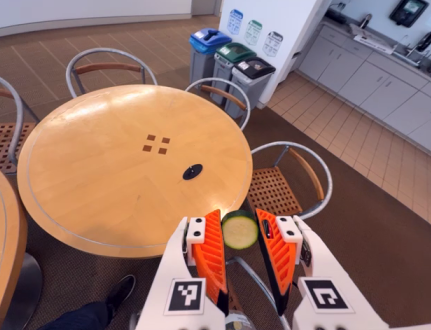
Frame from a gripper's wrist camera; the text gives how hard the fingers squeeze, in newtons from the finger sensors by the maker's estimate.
{"total": 7.4, "left": 7.1, "right": 7.6}